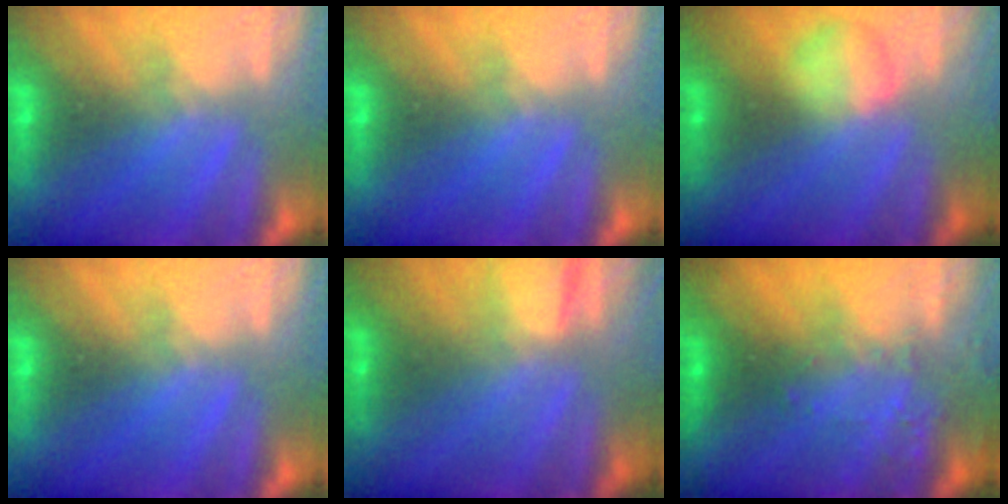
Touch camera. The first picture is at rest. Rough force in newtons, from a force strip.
{"total": 0.0}
{"total": 2.3}
{"total": 0.0}
{"total": 1.4}
{"total": 3.0}